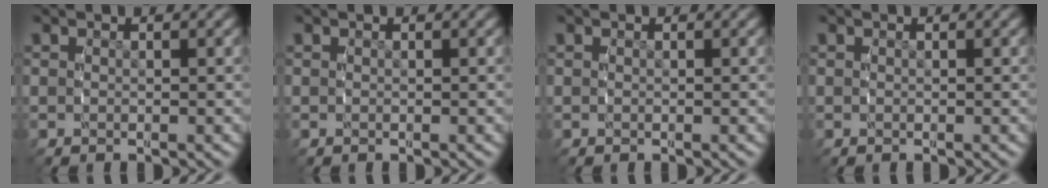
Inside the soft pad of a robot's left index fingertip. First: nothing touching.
{"total": 0.0}
{"total": 0.0}
{"total": 0.0}